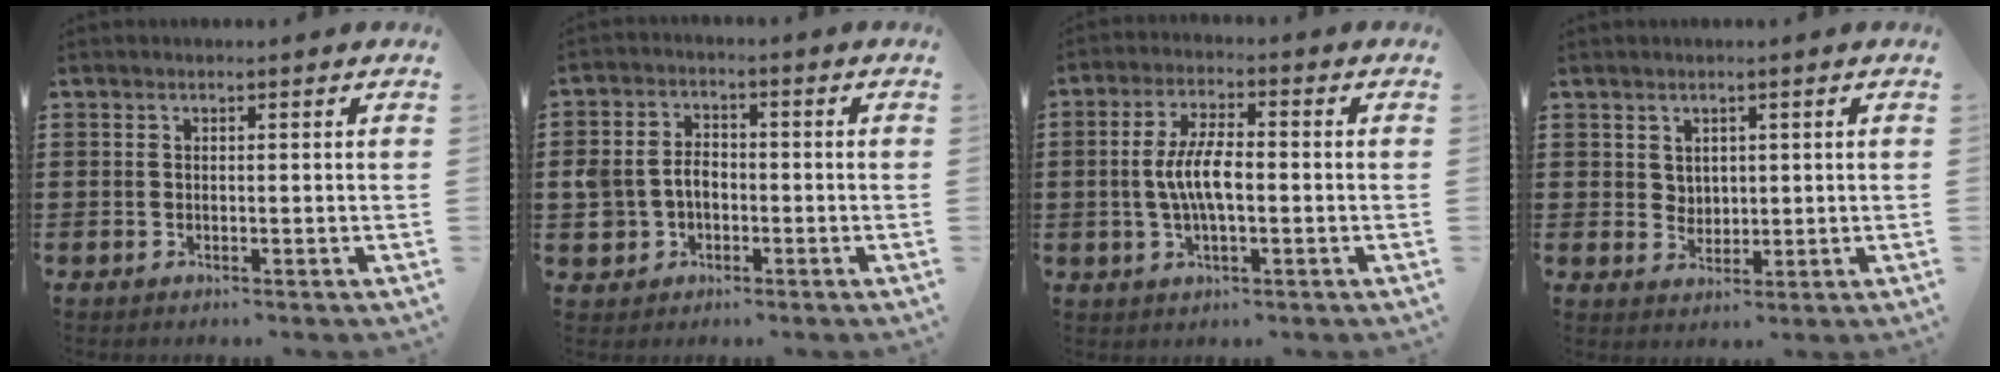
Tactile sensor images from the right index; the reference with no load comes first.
{"total": 4.5, "force": [-0.9, 3.6, 2.6], "torque": [-0.078, 0.001, -0.024]}
{"total": 6.9, "force": [-0.6, 2.4, 6.4], "torque": [-0.141, -0.003, -0.020]}
{"total": 2.6, "force": [1.5, 2.1, 0.3], "torque": [-0.015, 0.010, 0.028]}